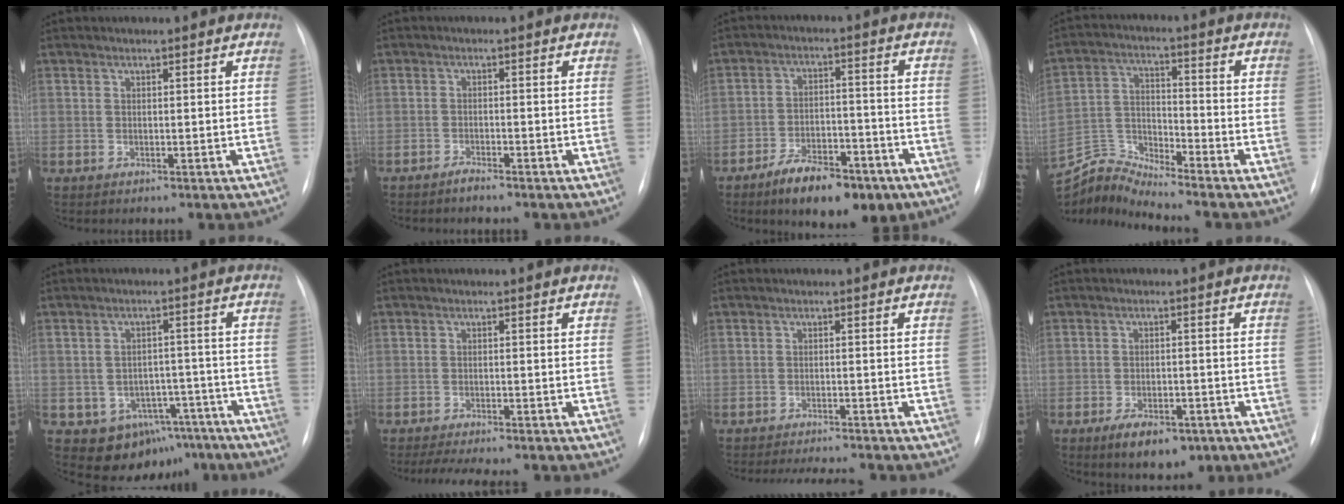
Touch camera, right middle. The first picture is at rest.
{"total": 1.5, "force": [-1.4, 0.1, 0.5], "torque": [-0.014, -0.002, -0.024]}
{"total": 11.8, "force": [-7.8, 4.6, 7.6], "torque": [-0.117, 0.004, -0.120]}
{"total": 8.1, "force": [-7.9, -1.5, -0.6], "torque": [-0.004, 0.017, -0.154]}
{"total": 9.2, "force": [-5.4, 6.8, 3.1], "torque": [-0.026, 0.032, -0.064]}
{"total": 8.4, "force": [-7.2, 1.2, 4.1], "torque": [-0.058, -0.007, -0.104]}
{"total": 6.6, "force": [-6.2, 0.2, 2.3], "torque": [-0.030, -0.009, -0.092]}
{"total": 7.5, "force": [-4.8, 3.7, 4.5], "torque": [-0.068, -0.001, -0.067]}